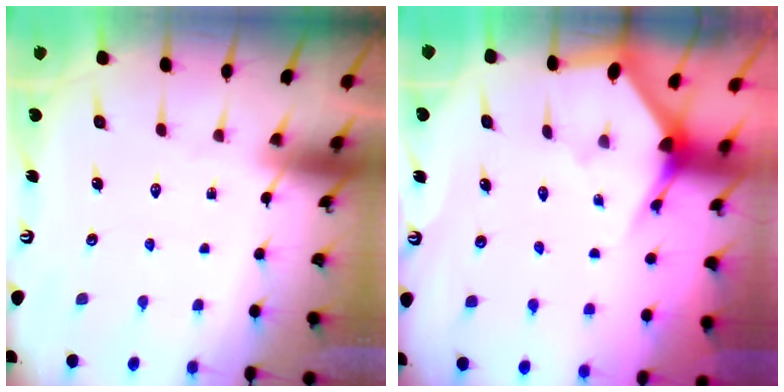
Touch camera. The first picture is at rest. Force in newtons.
{"total": 2.9, "press": 2.9, "slide": 0.2}